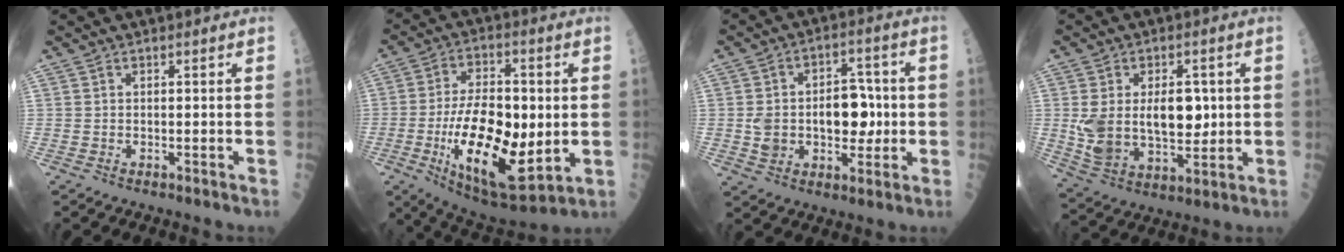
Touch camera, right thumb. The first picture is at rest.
{"total": 21.9, "force": [-2.9, 9.6, 19.5], "torque": [-0.327, -0.011, -0.031]}
{"total": 12.8, "force": [-0.4, 8.6, 9.5], "torque": [-0.108, 0.024, 0.001]}
{"total": 15.2, "force": [1.3, 9.1, 12.1], "torque": [-0.195, -0.008, 0.039]}